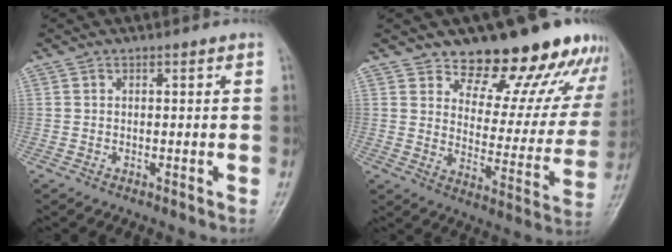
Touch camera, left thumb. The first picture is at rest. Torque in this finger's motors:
{"motor_torque": [1.02, 1.26, 1.51, -1.26, 0.02]}